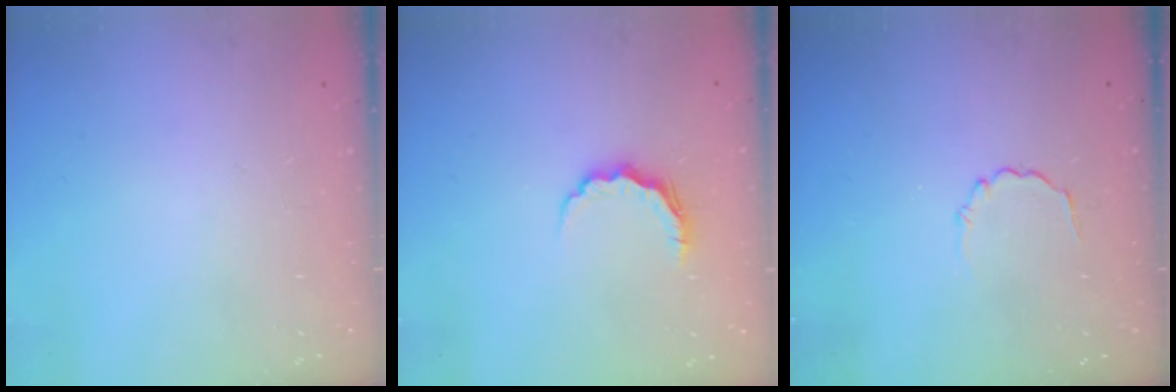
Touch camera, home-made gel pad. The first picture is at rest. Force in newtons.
{"total": 5.8, "press": 5.8, "slide": 0.8}
{"total": 2.1, "press": 1.9, "slide": 0.9}